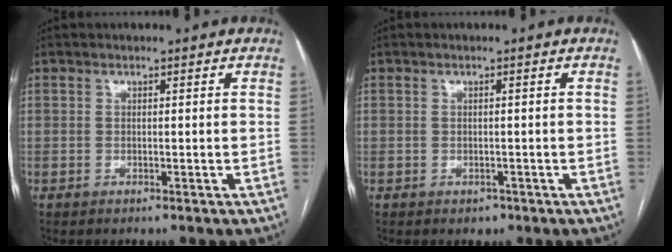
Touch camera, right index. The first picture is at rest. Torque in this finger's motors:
{"motor_torque": [-0.04, 0.00, -0.06, -0.02]}